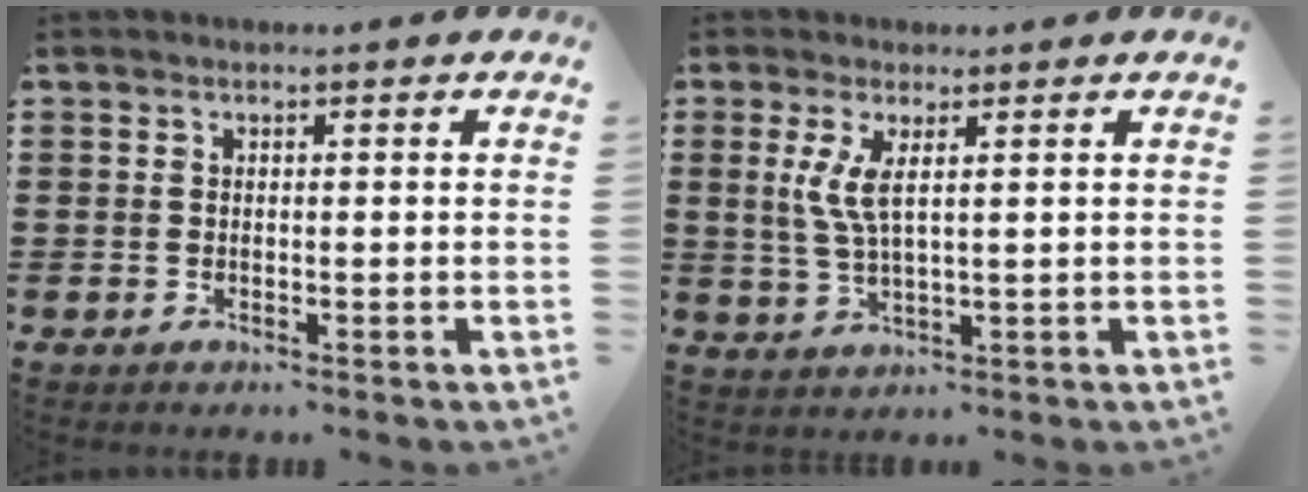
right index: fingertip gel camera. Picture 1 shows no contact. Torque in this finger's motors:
{"motor_torque": [0.36, -0.20, 0.36, 0.11]}